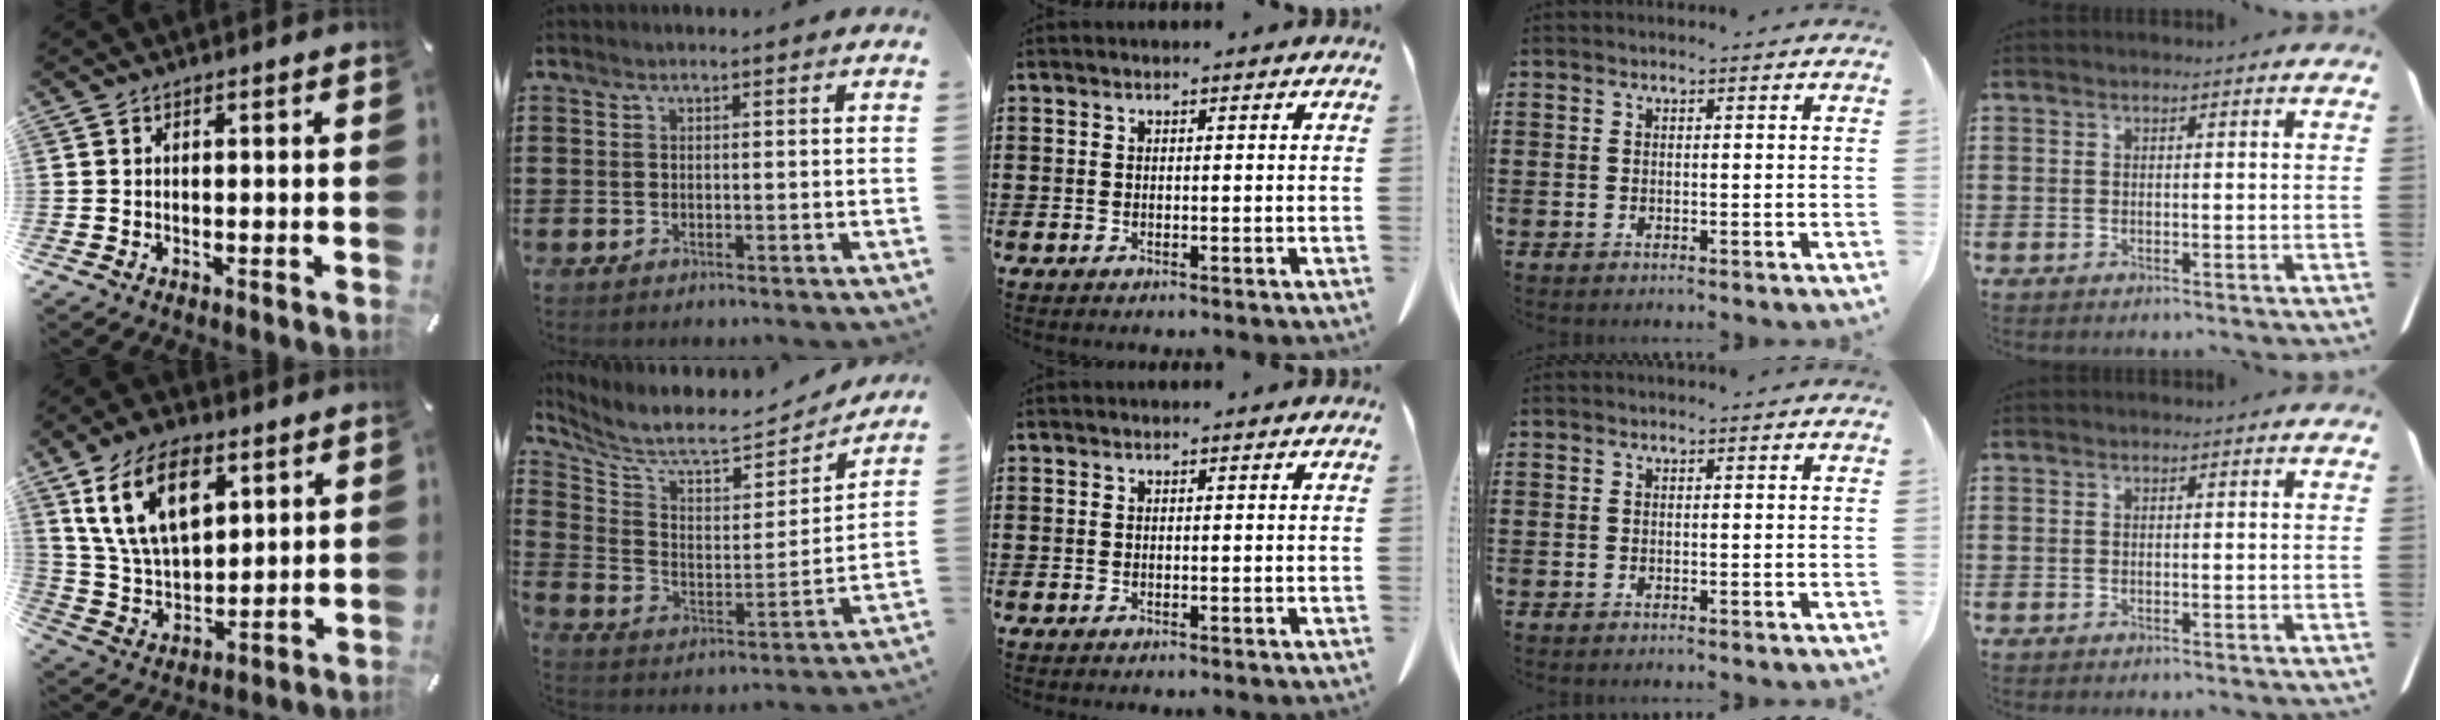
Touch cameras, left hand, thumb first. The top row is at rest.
{"thumb": {"total": 16.4, "force": [8.0, 9.5, 10.6], "torque": [-0.231, -0.016, 0.141]}, "index": {"total": 7.7, "force": [6.7, 1.6, 3.4], "torque": [-0.098, -0.047, 0.113]}}